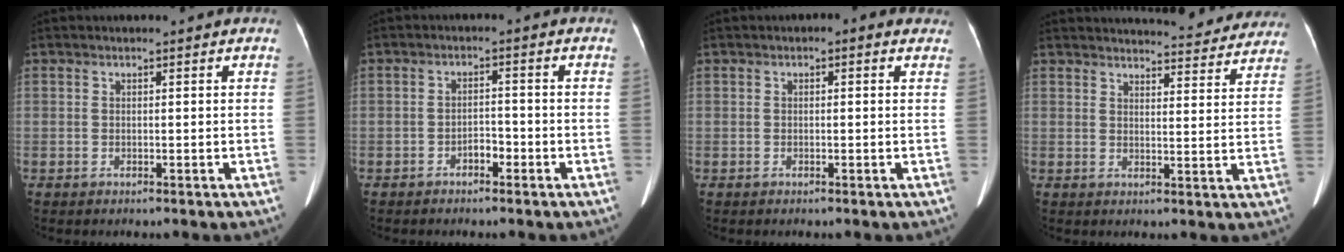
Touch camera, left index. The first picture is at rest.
{"total": 2.3, "force": [-1.5, 1.0, 1.3], "torque": [-0.018, 0.006, -0.027]}
{"total": 1.5, "force": [0.5, 0.7, 1.2], "torque": [-0.008, 0.013, -0.002]}
{"total": 17.8, "force": [17.0, 3.5, 4.0], "torque": [-0.028, -0.021, 0.187]}